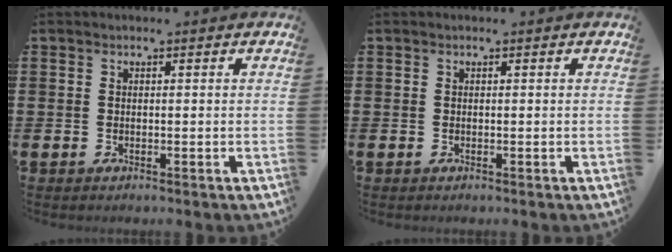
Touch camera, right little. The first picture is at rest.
{"total": 0.0}